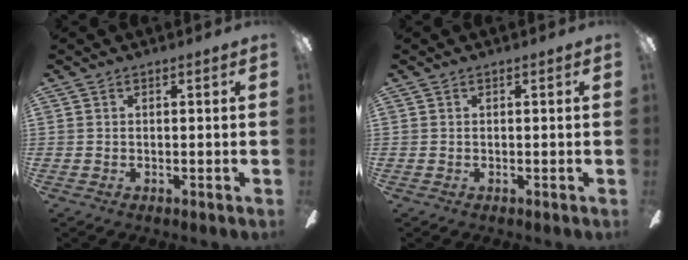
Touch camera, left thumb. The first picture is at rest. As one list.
[{"total": 0.0}]